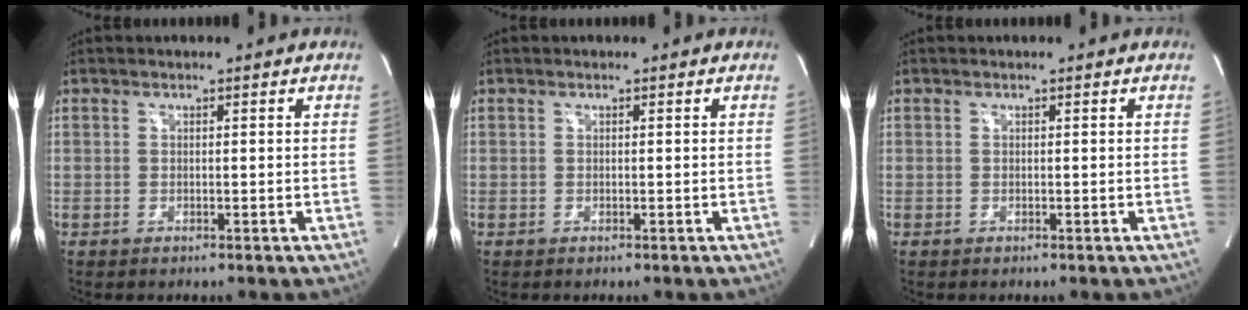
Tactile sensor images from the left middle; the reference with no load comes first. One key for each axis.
{"total": 0.0}
{"total": 0.0}